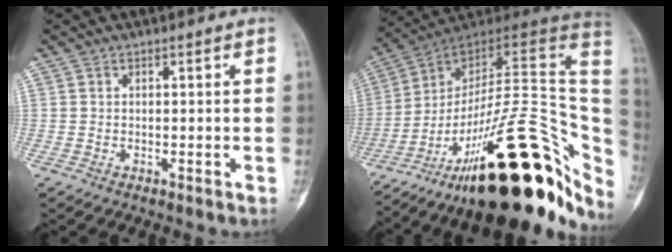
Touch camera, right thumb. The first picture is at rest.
{"total": 35.1, "force": [-14.9, 14.3, 28.5], "torque": [-0.323, 0.070, -0.222]}